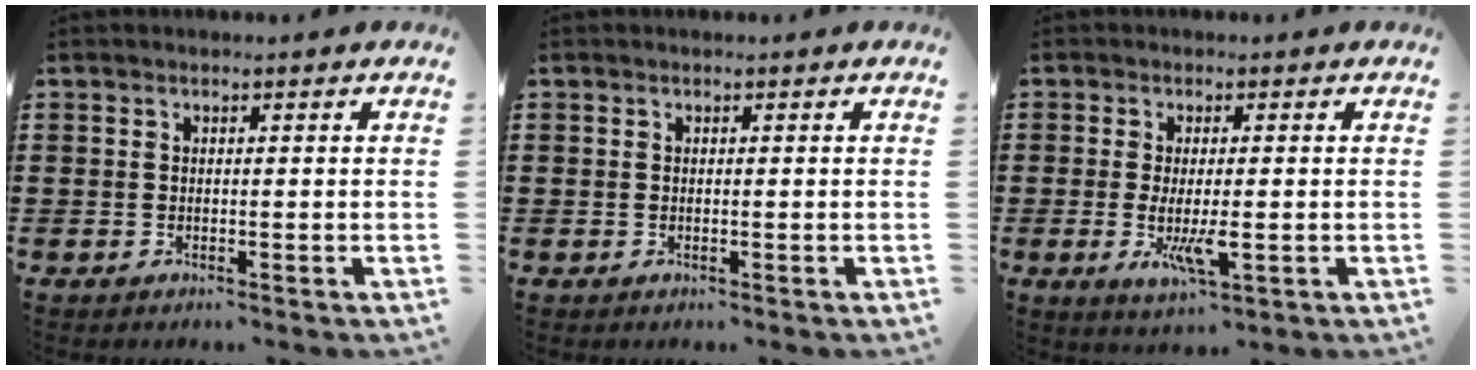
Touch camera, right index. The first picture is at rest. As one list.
[{"total": 0.0}, {"total": 5.3, "force": [-1.2, 1.3, 5.0], "torque": [-0.103, -0.012, -0.023]}]